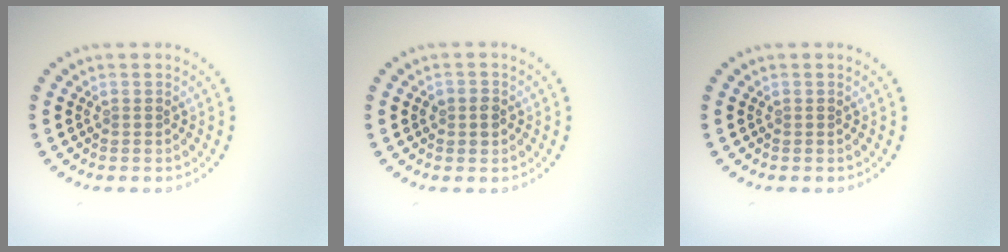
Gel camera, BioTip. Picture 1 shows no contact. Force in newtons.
{"total": 1.4, "press": 1.4, "slide": 0.3}
{"total": 0.0}